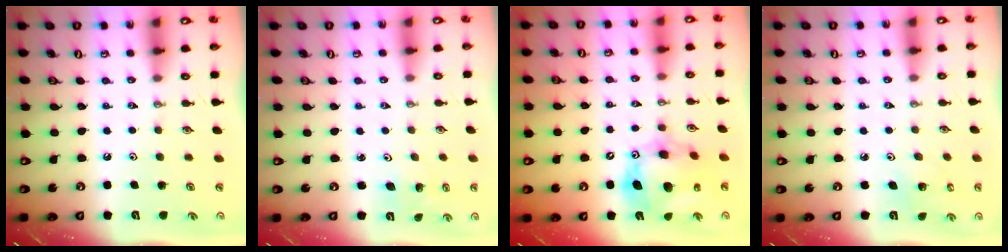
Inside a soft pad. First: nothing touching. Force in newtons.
{"total": 1.9, "press": 1.9, "slide": 0.2}
{"total": 15.0, "press": 14.9, "slide": 1.3}
{"total": 2.0, "press": 2.0, "slide": 0.1}